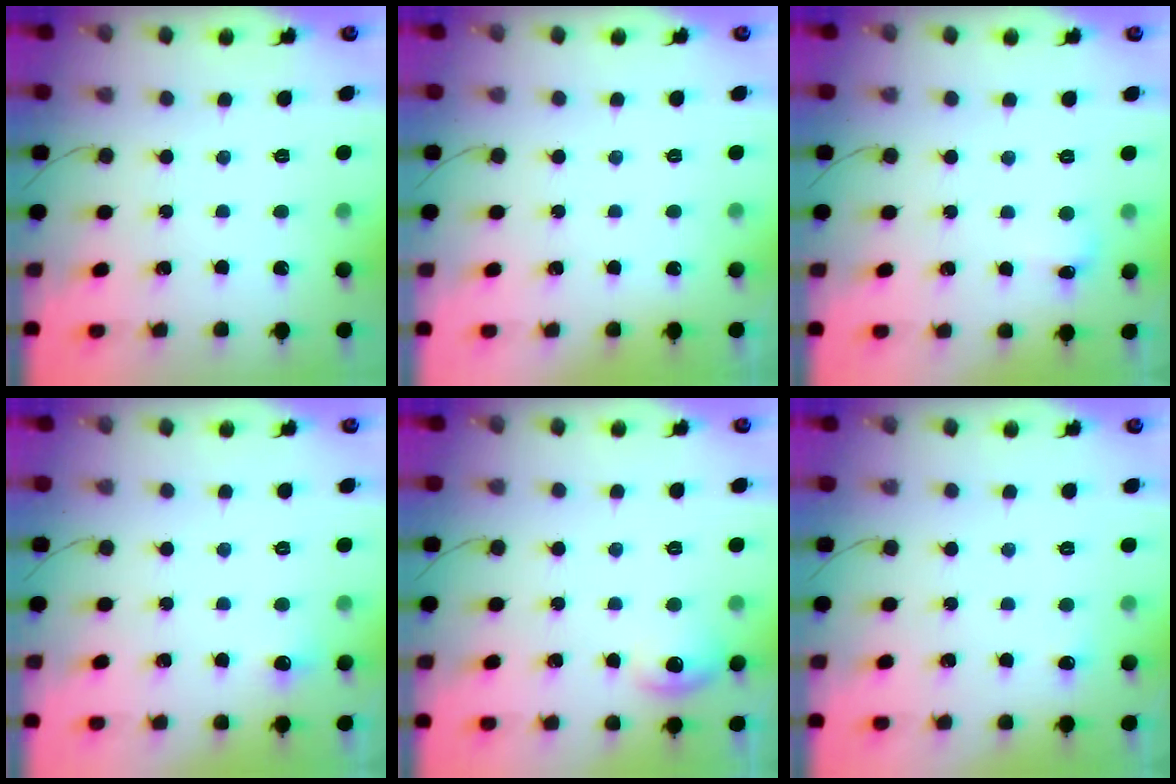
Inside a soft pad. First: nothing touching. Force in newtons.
{"total": 10.1, "press": 1.0, "slide": 10.0}
{"total": 4.9, "press": 4.7, "slide": 1.5}
{"total": 4.6, "press": 4.4, "slide": 1.6}
{"total": 6.8, "press": 6.6, "slide": 1.7}
{"total": 3.4, "press": 3.3, "slide": 1.0}